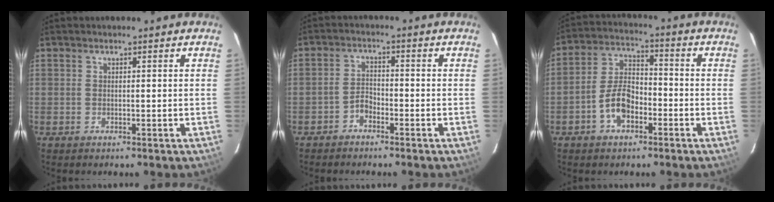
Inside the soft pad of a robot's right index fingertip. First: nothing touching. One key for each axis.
{"total": 2.6, "fx": -2.1, "fy": 1.3, "fz": 0.9, "tx": -0.023, "ty": 0.009, "tz": -0.038}
{"total": 8.2, "fx": -3.8, "fy": 4.6, "fz": 5.6, "tx": -0.112, "ty": 0.018, "tz": -0.064}